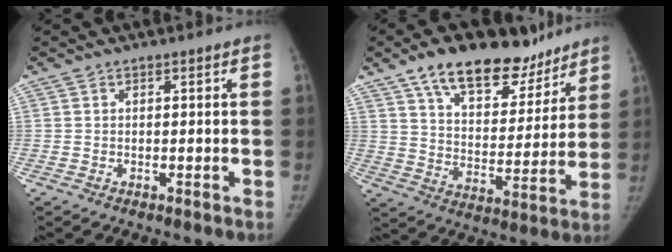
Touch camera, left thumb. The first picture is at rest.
{"total": 19.6, "force": [13.7, 9.9, 9.9], "torque": [-0.107, -0.047, 0.219]}